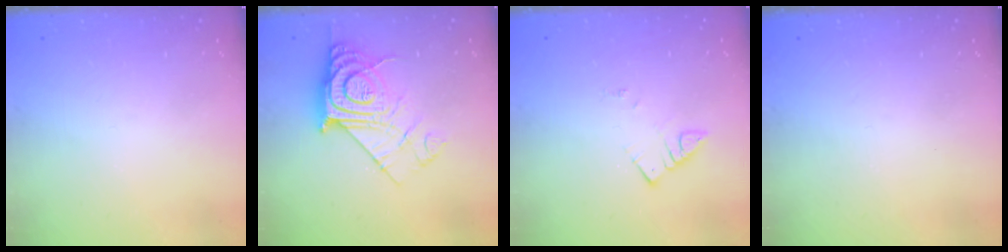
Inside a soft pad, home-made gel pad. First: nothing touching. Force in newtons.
{"total": 15.3, "press": 15.2, "slide": 1.1}
{"total": 2.8, "press": 2.7, "slide": 0.3}
{"total": 0.0}